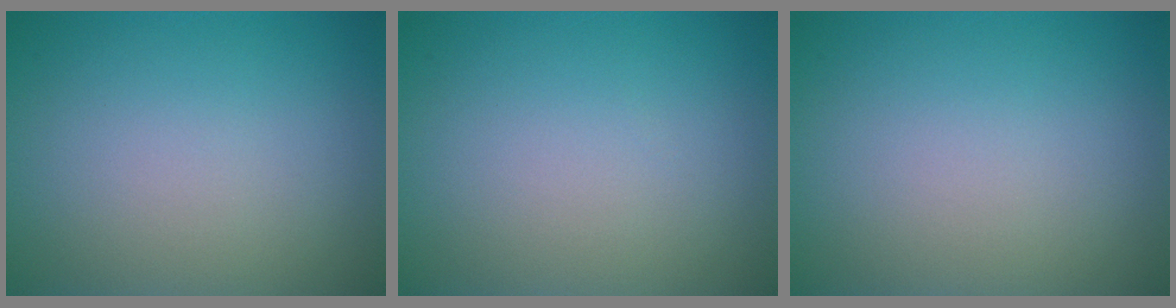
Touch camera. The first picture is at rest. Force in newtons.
{"total": 0.0}
{"total": 0.0}